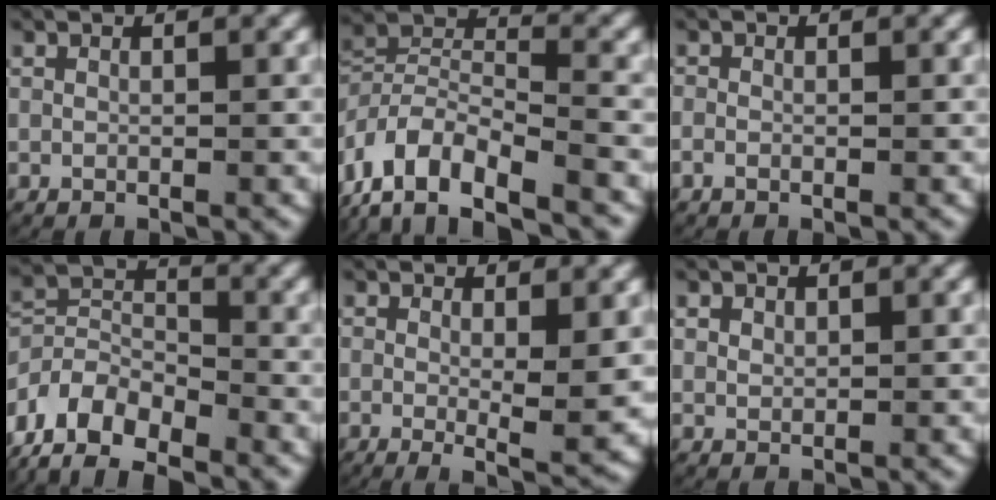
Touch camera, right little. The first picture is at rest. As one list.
[{"total": 9.3, "force": [-3.9, 6.8, 4.9], "torque": [-0.121, -0.025, -0.066]}, {"total": 1.1, "force": [-0.7, 0.7, 0.5], "torque": [-0.014, -0.004, -0.012]}, {"total": 12.2, "force": [-6.8, 9.0, 4.7], "torque": [-0.099, -0.040, -0.113]}, {"total": 4.0, "force": [-0.4, 0.9, 3.8], "torque": [-0.055, -0.027, -0.001]}, {"total": 1.1, "force": [0.6, 0.8, 0.4], "torque": [-0.012, -0.003, 0.018]}]